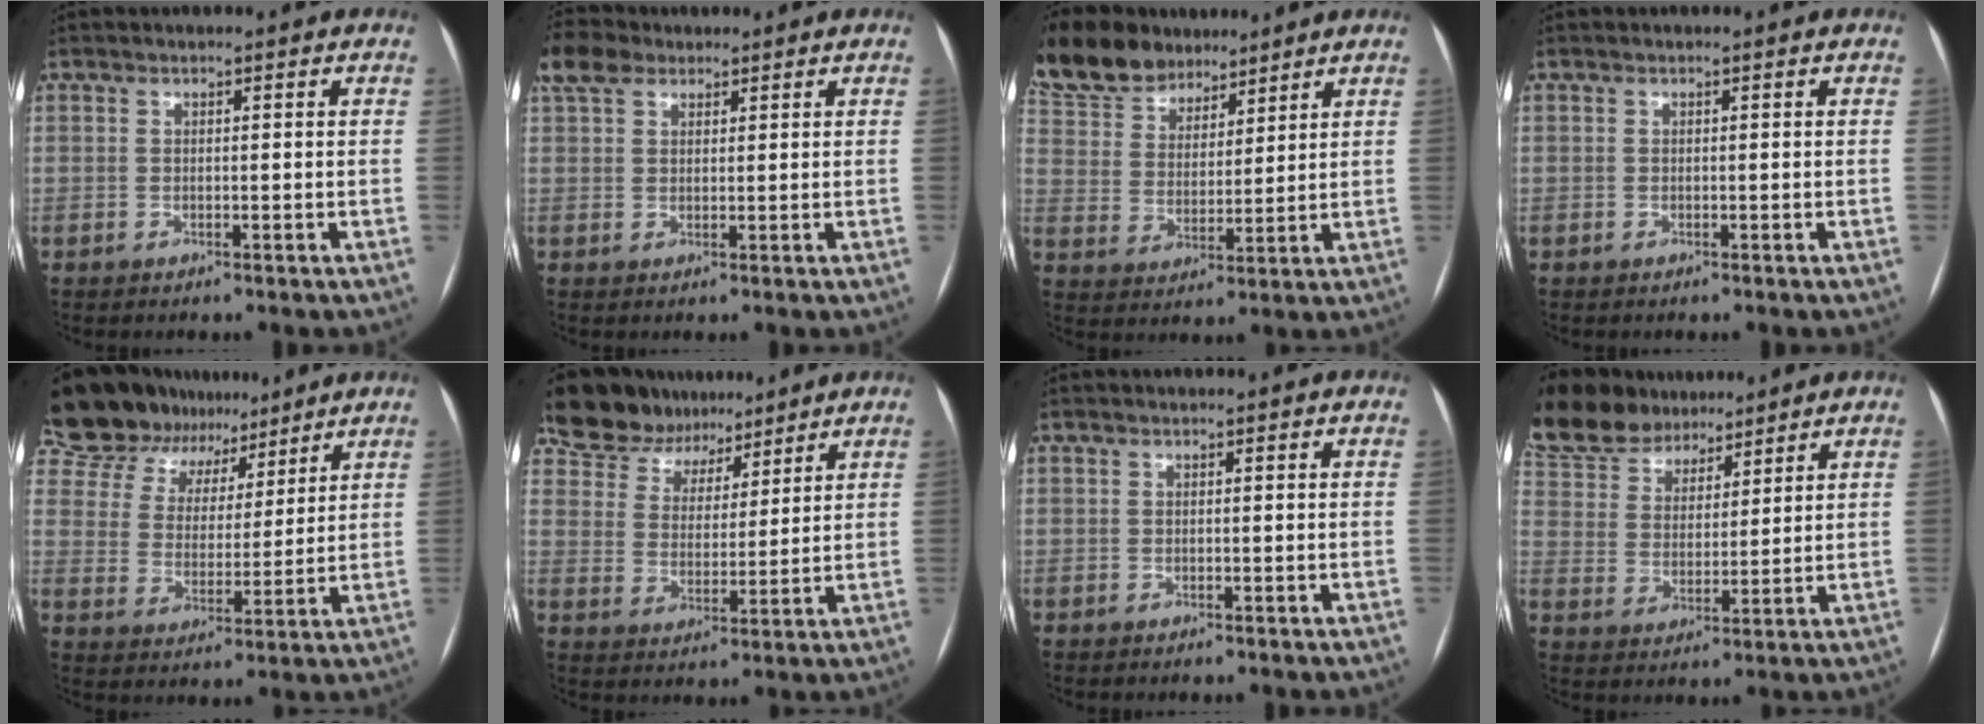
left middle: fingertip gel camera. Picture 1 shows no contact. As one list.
[{"total": 5.9, "force": [4.0, 3.4, 2.7], "torque": [-0.067, 0.032, 0.083]}, {"total": 14.0, "force": [11.5, 6.8, 4.3], "torque": [-0.092, 0.038, 0.215]}, {"total": 0.0}, {"total": 14.8, "force": [12.4, 7.3, 3.3], "torque": [-0.063, 0.025, 0.210]}, {"total": 11.4, "force": [9.4, 5.9, 2.5], "torque": [-0.046, 0.025, 0.163]}, {"total": 0.0}, {"total": 16.1, "force": [13.6, 6.9, 5.1], "torque": [-0.118, 0.042, 0.249]}]